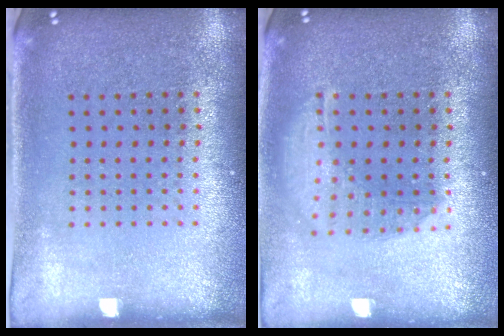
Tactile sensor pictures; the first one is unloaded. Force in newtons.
{"total": 1.5, "press": 1.3, "slide": 0.7}